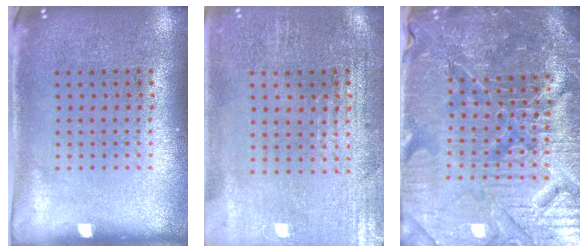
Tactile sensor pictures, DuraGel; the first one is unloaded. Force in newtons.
{"total": 0.6, "press": 0.5, "slide": 0.4}
{"total": 6.1, "press": 5.6, "slide": 2.4}